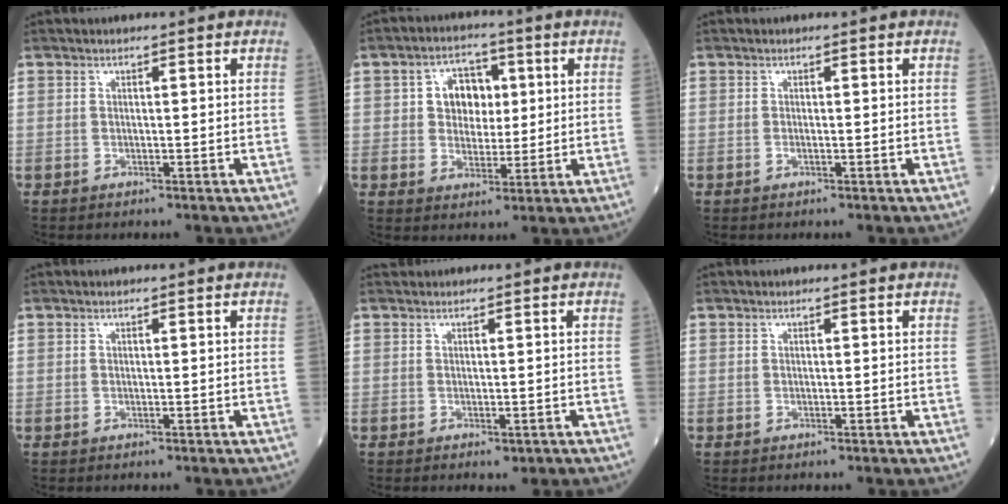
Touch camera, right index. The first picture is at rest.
{"total": 6.4, "force": [1.5, 4.7, 4.1], "torque": [-0.065, 0.018, 0.028]}
{"total": 0.0}
{"total": 0.0}
{"total": 1.1, "force": [-0.2, 0.8, 0.8], "torque": [-0.010, 0.003, 0.003]}
{"total": 0.0}